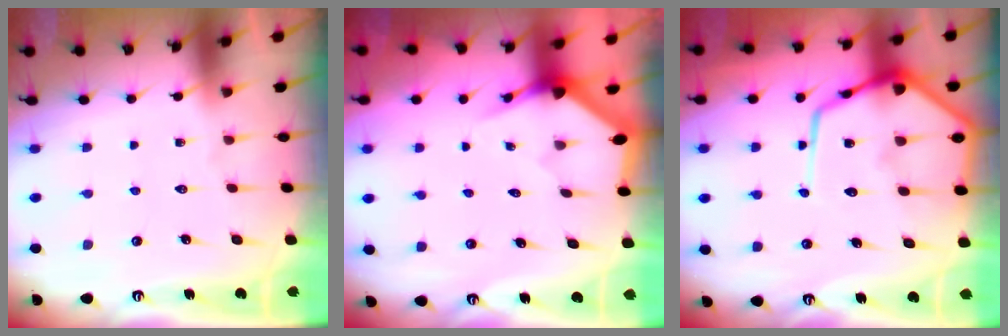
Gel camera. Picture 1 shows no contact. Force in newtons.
{"total": 3.4, "press": 3.4, "slide": 0.1}
{"total": 15.2, "press": 15.1, "slide": 1.6}